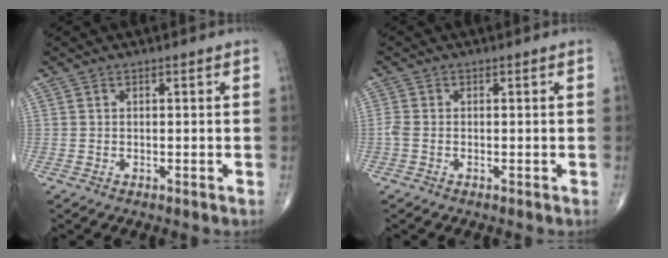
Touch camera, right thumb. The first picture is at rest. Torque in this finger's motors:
{"motor_torque": [0.01, -0.24, 0.06, -0.18, -0.05]}